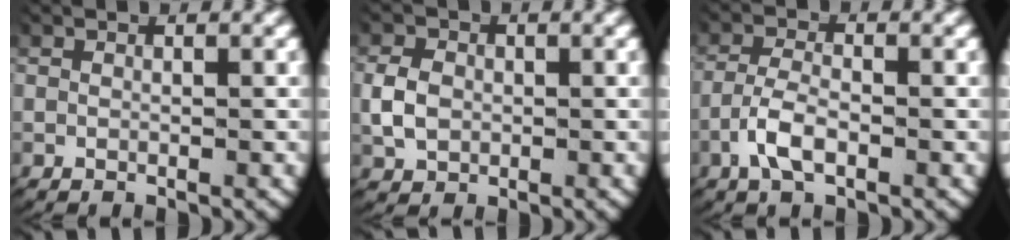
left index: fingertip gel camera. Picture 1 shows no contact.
{"total": 2.8, "force": [-0.1, 2.4, 1.6], "torque": [-0.042, -0.005, 0.004]}
{"total": 3.4, "force": [-1.7, 1.6, 2.5], "torque": [-0.060, -0.008, -0.028]}